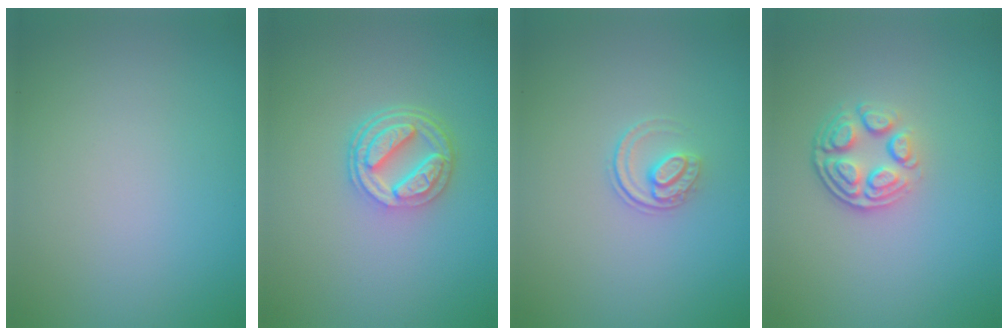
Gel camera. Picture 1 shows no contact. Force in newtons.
{"total": 4.5, "press": 3.3, "slide": 3.0}
{"total": 1.5, "press": 1.1, "slide": 1.1}
{"total": 3.8, "press": 2.7, "slide": 2.7}